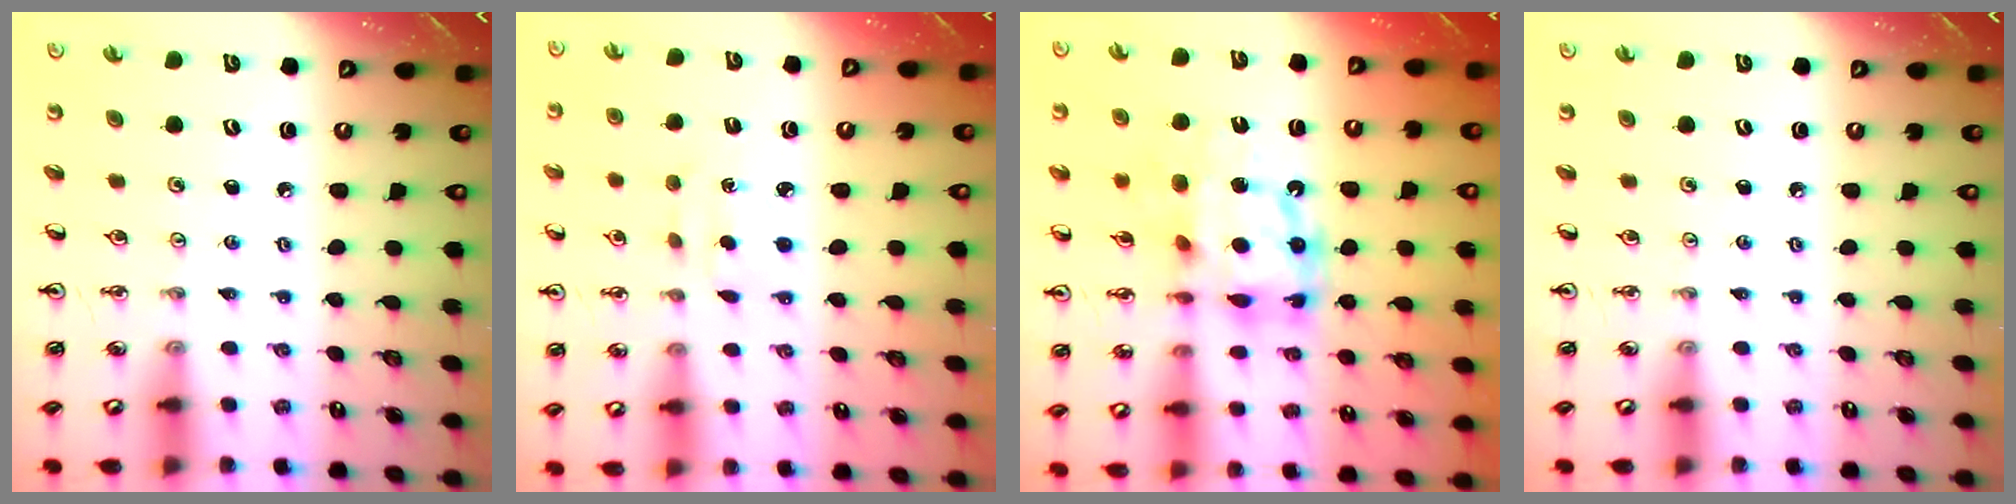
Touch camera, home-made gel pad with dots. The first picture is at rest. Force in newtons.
{"total": 3.2, "press": 3.1, "slide": 0.4}
{"total": 14.2, "press": 14.1, "slide": 1.3}
{"total": 0.0}